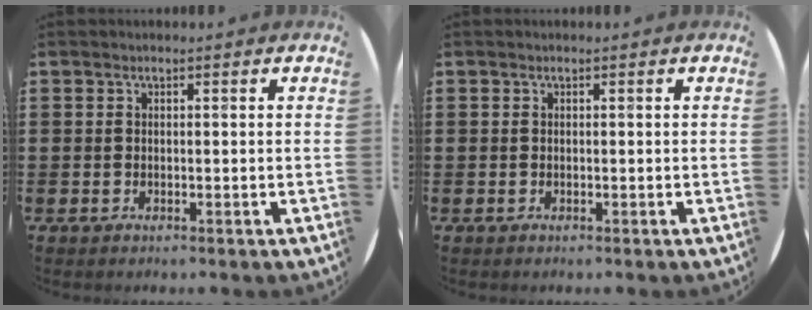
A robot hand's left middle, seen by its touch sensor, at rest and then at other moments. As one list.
[{"total": 0.0}]